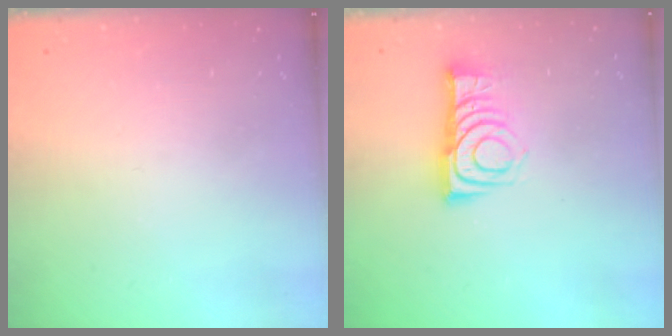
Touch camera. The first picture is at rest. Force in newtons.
{"total": 9.5, "press": 9.5, "slide": 0.3}